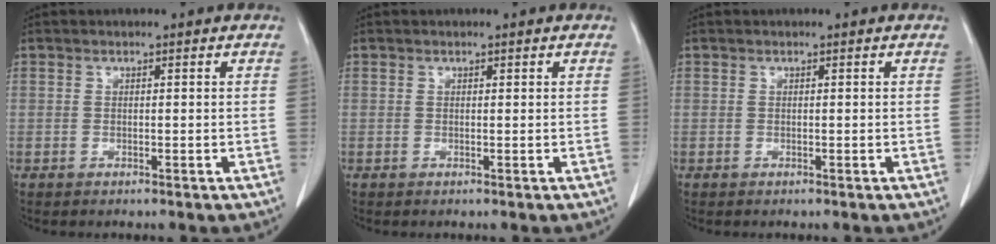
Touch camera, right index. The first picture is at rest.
{"total": 0.0}
{"total": 0.0}